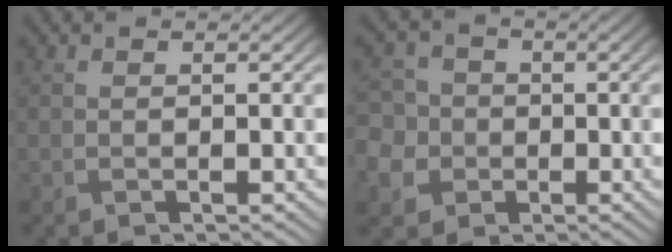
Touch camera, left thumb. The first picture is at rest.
{"total": 8.0, "force": [-1.6, 7.5, 2.5], "torque": [-0.095, -0.003, -0.061]}